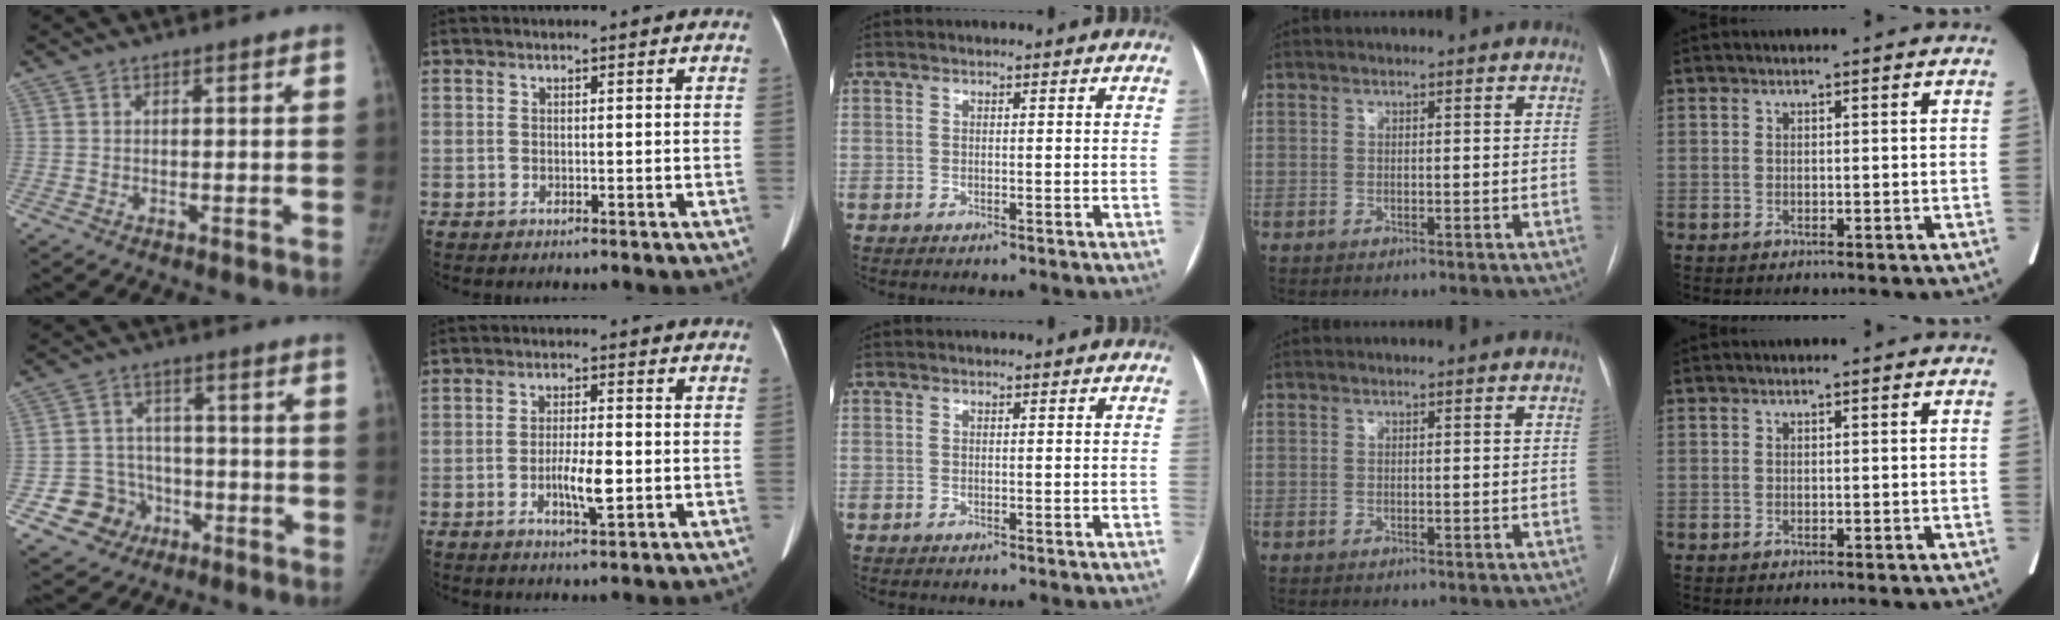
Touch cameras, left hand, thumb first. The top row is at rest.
{"thumb": {"total": 8.5, "force": [-3.6, 7.6, 1.5], "torque": [0.010, 0.027, -0.053]}, "index": {"total": 5.0, "force": [-1.4, 1.0, 4.7], "torque": [-0.086, -0.005, -0.025]}}